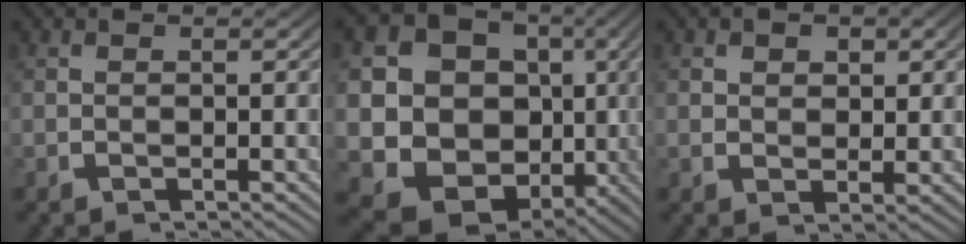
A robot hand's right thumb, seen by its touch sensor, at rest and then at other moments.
{"total": 20.4, "force": [-1.1, 16.2, 12.4], "torque": [-0.275, -0.071, -0.006]}
{"total": 2.0, "force": [0.8, 1.6, 1.0], "torque": [-0.007, -0.012, 0.022]}